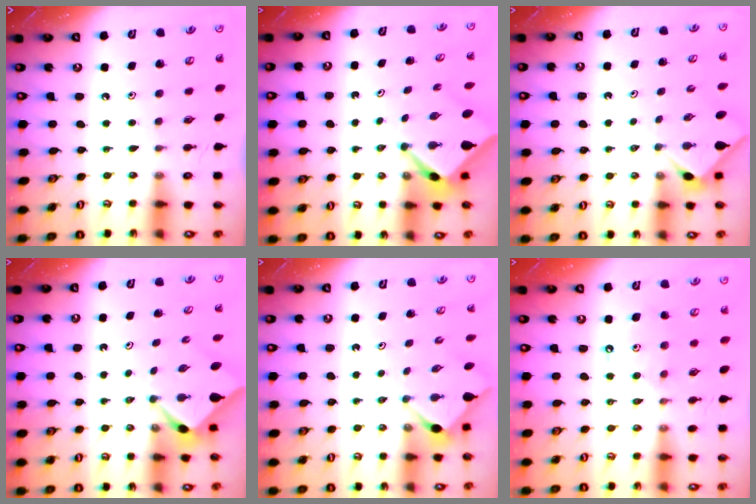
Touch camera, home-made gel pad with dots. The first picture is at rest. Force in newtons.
{"total": 3.6, "press": 3.6, "slide": 0.2}
{"total": 3.8, "press": 3.8, "slide": 0.7}
{"total": 2.6, "press": 2.6, "slide": 0.4}
{"total": 2.8, "press": 2.8, "slide": 0.3}
{"total": 9.3, "press": 9.2, "slide": 0.9}